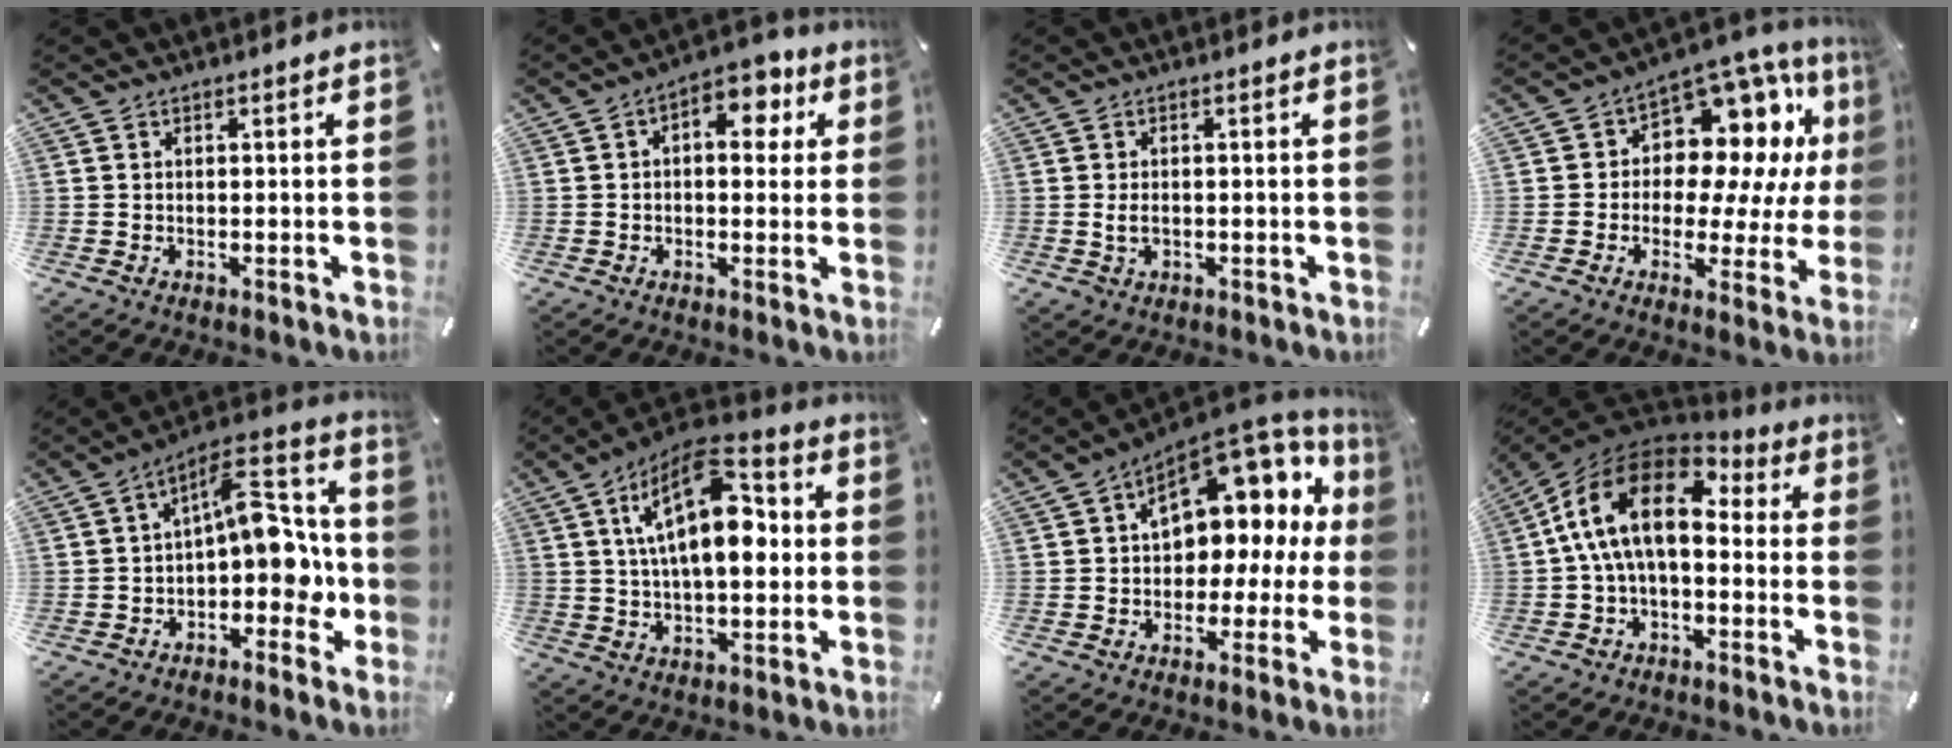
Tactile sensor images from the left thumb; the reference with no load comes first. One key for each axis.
{"total": 7.0, "fx": 2.6, "fy": 4.2, "fz": 5.0, "tx": -0.057, "ty": -0.015, "tz": 0.036}
{"total": 2.1, "fx": -0.3, "fy": 1.4, "fz": 1.6, "tx": -0.029, "ty": 0.003, "tz": -0.004}
{"total": 13.1, "fx": 5.4, "fy": 9.0, "fz": 7.8, "tx": -0.117, "ty": -0.055, "tz": 0.099}
{"total": 12.4, "fx": 1.0, "fy": 7.5, "fz": 9.8, "tx": -0.109, "ty": -0.020, "tz": 0.020}
{"total": 17.2, "fx": 4.0, "fy": 9.0, "fz": 14.1, "tx": -0.246, "ty": -0.011, "tz": 0.065}
{"total": 12.9, "fx": 6.2, "fy": 8.4, "fz": 7.5, "tx": -0.089, "ty": -0.052, "tz": 0.107}
{"total": 15.9, "fx": 2.2, "fy": 9.3, "fz": 12.6, "tx": -0.268, "ty": 0.012, "tz": 0.032}